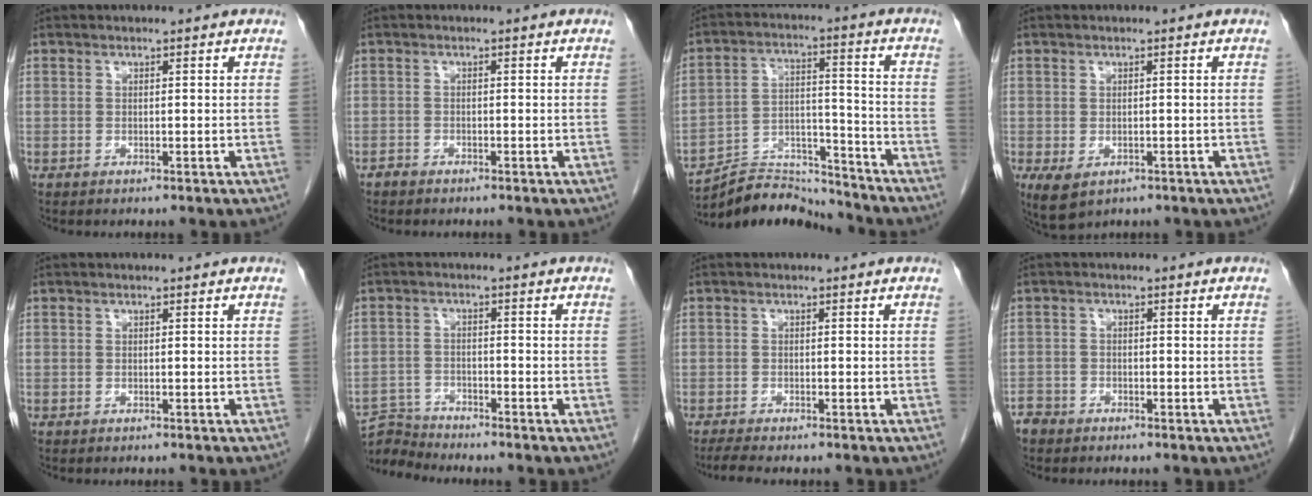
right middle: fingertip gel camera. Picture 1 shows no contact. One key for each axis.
{"total": 0.9, "fx": -0.8, "fy": 0.4, "fz": 0.1, "tx": -0.006, "ty": 0.001, "tz": -0.018}
{"total": 11.7, "fx": -11.6, "fy": 1.2, "fz": 0.6, "tx": -0.007, "ty": 0.030, "tz": -0.203}
{"total": 4.4, "fx": -2.1, "fy": 2.6, "fz": 2.8, "tx": -0.053, "ty": -0.009, "tz": -0.025}
{"total": 0.0}
{"total": 4.6, "fx": -4.6, "fy": -0.4, "fz": -0.7, "tx": 0.012, "ty": -0.008, "tz": -0.085}
{"total": 3.0, "fx": -2.6, "fy": 0.1, "fz": 1.6, "tx": -0.031, "ty": -0.008, "tz": -0.043}
{"total": 2.4, "fx": -2.1, "fy": 1.1, "fz": 0.1, "tx": -0.008, "ty": 0.002, "tz": -0.041}